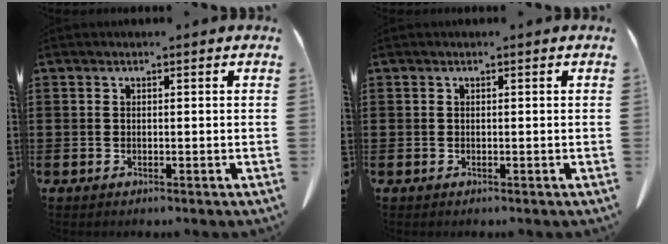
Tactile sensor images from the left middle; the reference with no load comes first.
{"total": 0.0}